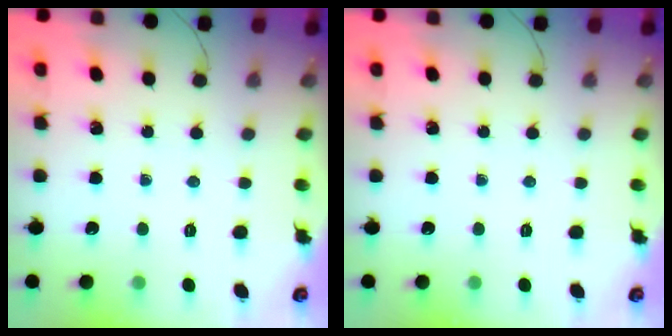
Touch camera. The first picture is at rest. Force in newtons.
{"total": 0.0}